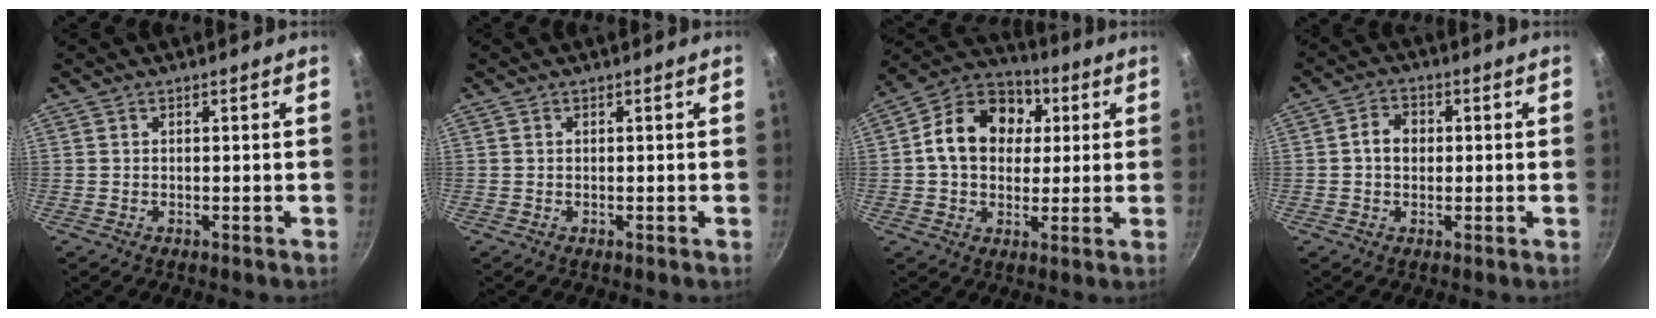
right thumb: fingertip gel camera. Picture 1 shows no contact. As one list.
[{"total": 0.0}, {"total": 15.2, "force": [2.8, 11.8, 9.2], "torque": [-0.129, 0.021, 0.028]}, {"total": 4.5, "force": [0.2, 3.6, 2.7], "torque": [-0.027, 0.011, -0.003]}]